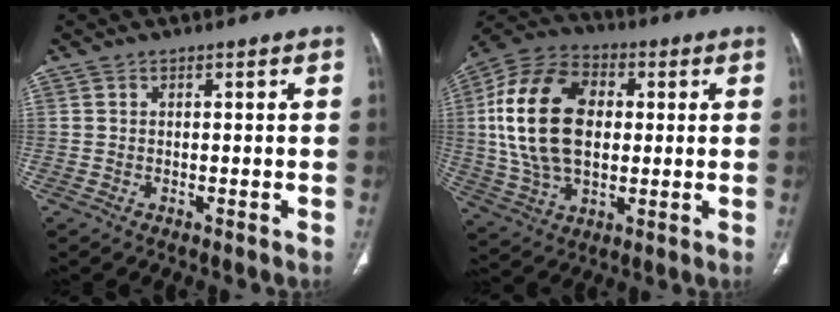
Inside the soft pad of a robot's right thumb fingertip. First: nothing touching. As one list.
[{"total": 21.0, "force": [2.3, 13.5, 15.9], "torque": [-0.294, 0.012, 0.042]}]